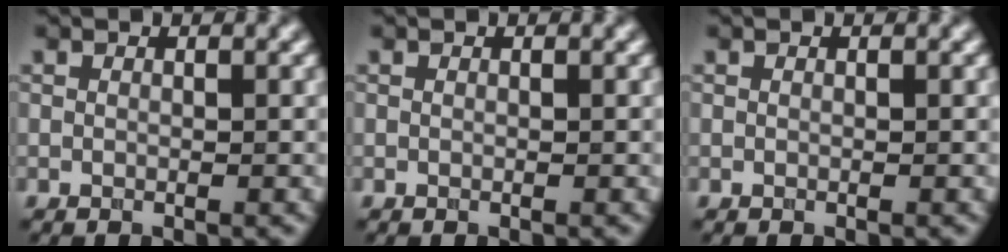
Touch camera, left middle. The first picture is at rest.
{"total": 0.0}
{"total": 0.0}